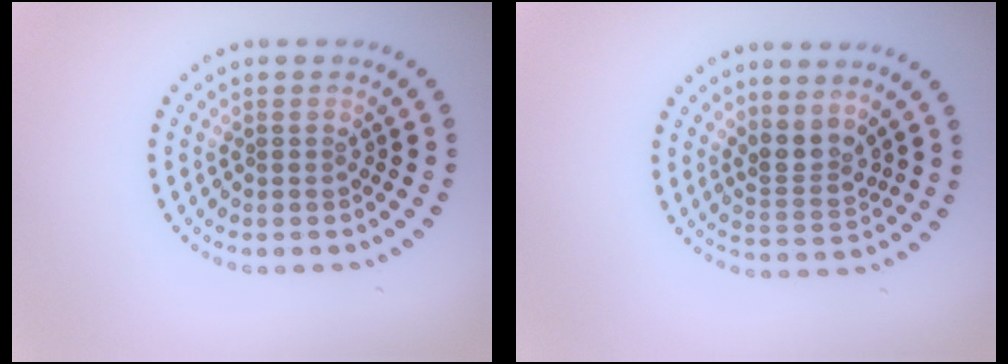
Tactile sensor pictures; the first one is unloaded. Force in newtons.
{"total": 2.6, "press": 1.9, "slide": 1.8}